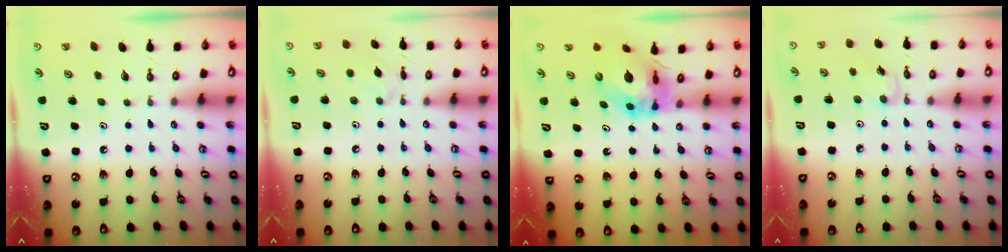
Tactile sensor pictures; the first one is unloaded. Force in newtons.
{"total": 3.3, "press": 3.2, "slide": 0.6}
{"total": 10.1, "press": 10.1, "slide": 1.2}
{"total": 2.8, "press": 2.8, "slide": 0.4}